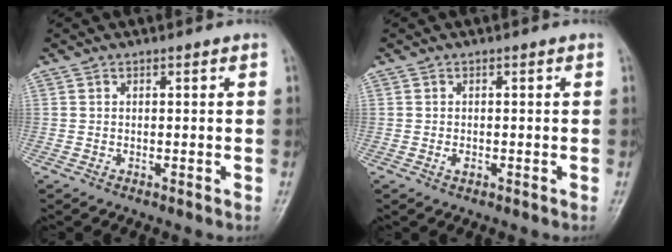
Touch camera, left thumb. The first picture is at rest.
{"total": 1.1, "force": [-0.3, 0.7, 0.8], "torque": [-0.013, -0.001, -0.006]}